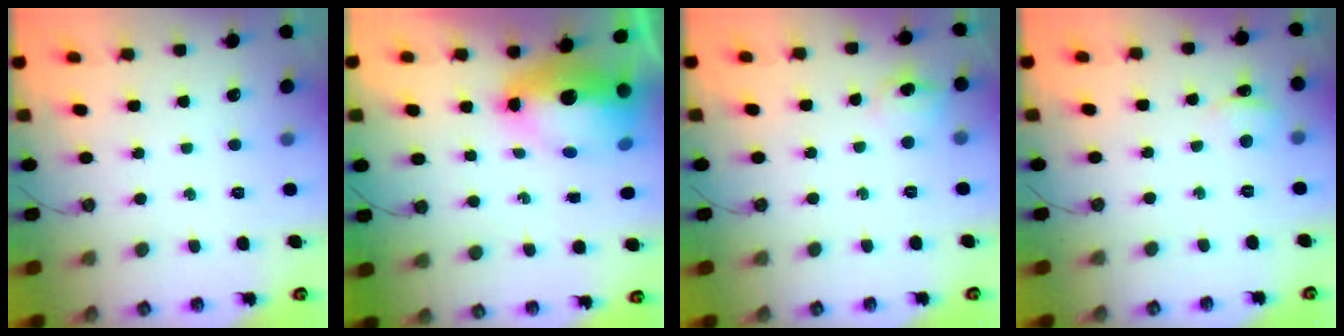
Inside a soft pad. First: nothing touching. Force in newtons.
{"total": 12.5, "press": 12.4, "slide": 1.1}
{"total": 7.2, "press": 7.2, "slide": 0.7}
{"total": 4.8, "press": 4.8, "slide": 0.4}